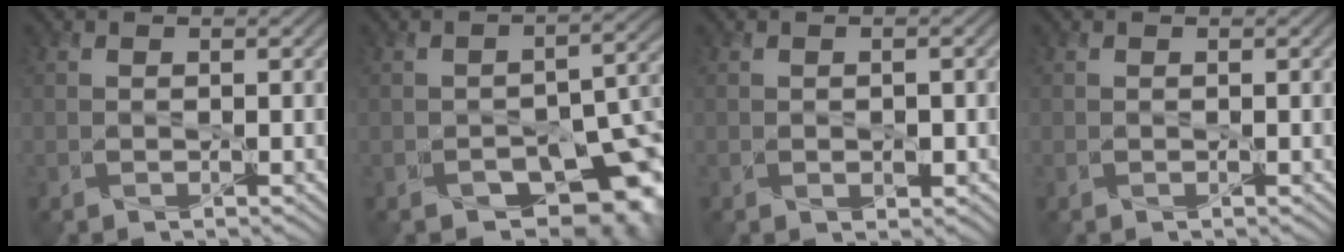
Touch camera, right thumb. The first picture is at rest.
{"total": 10.3, "force": [-5.8, 5.6, 6.5], "torque": [-0.082, -0.026, -0.074]}
{"total": 1.4, "force": [-0.2, 0.9, 1.0], "torque": [-0.016, -0.006, 0.000]}
{"total": 0.0}